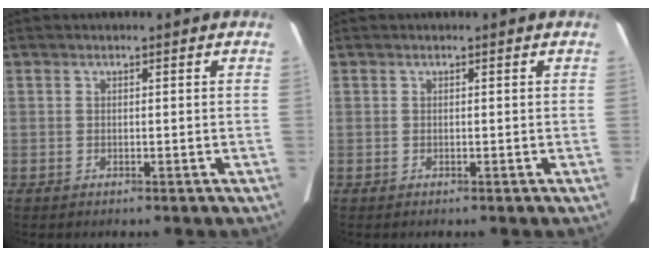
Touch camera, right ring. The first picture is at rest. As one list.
[{"total": 0.0}]